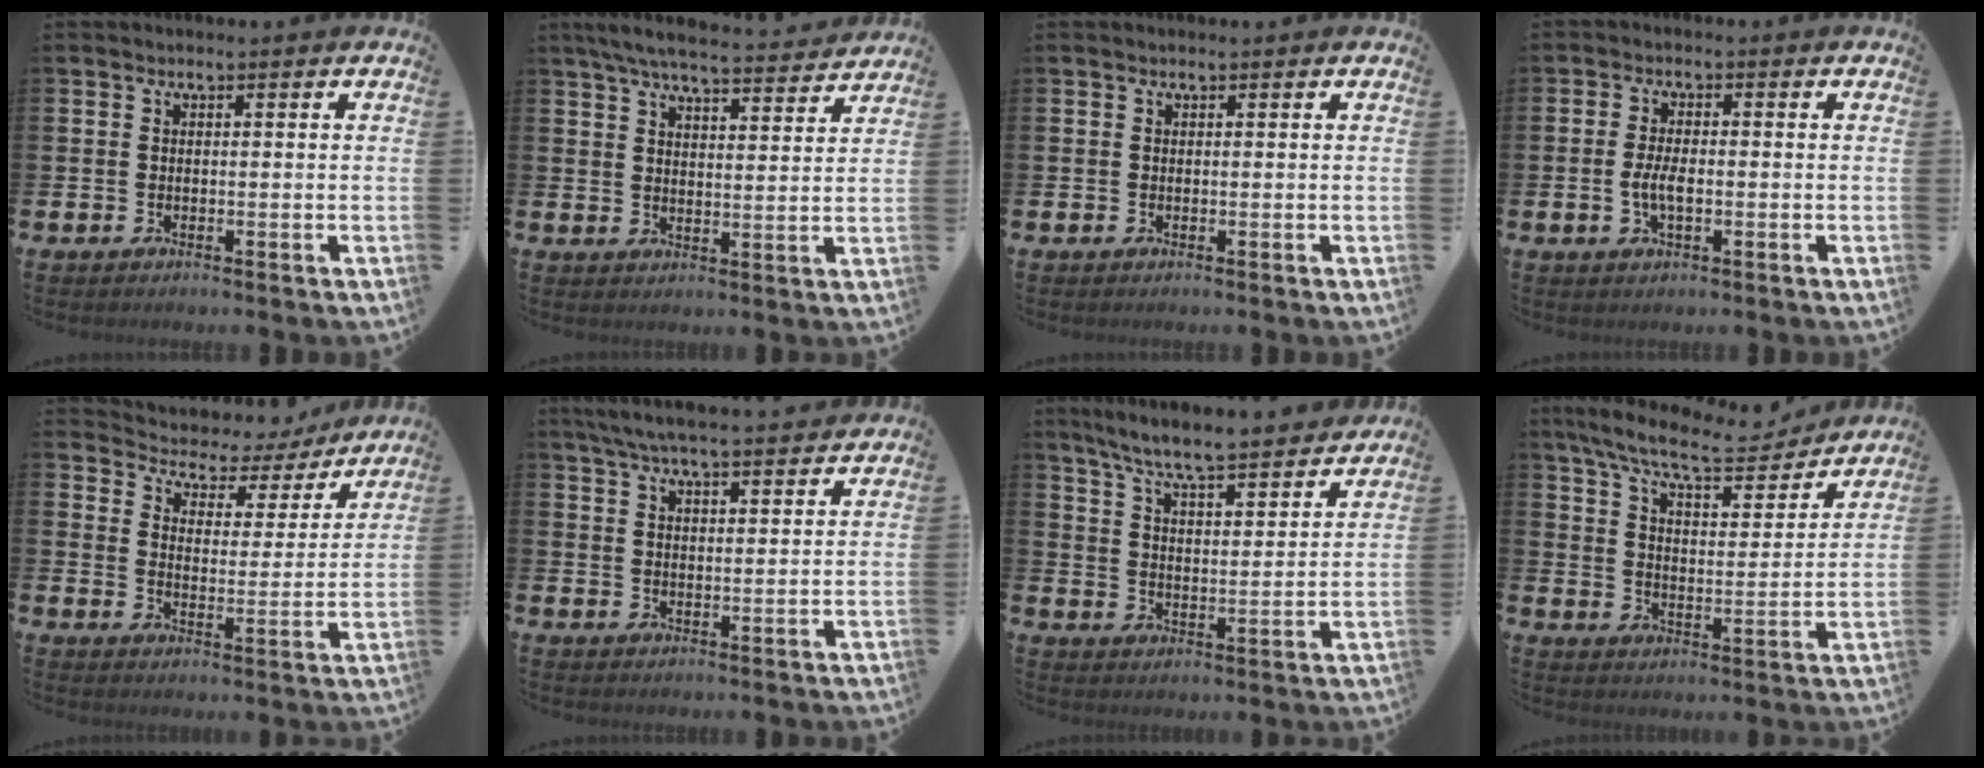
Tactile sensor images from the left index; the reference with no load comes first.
{"total": 6.1, "force": [5.7, 0.5, 2.0], "torque": [-0.054, -0.034, 0.101]}
{"total": 0.0}
{"total": 3.2, "force": [-0.5, 1.3, 2.9], "torque": [-0.051, -0.004, -0.014]}
{"total": 5.0, "force": [4.5, 2.0, 0.4], "torque": [-0.033, -0.040, 0.071]}
{"total": 5.6, "force": [5.3, 0.0, 1.8], "torque": [-0.048, -0.024, 0.095]}
{"total": 7.2, "force": [6.8, 0.0, 2.5], "torque": [-0.078, -0.049, 0.118]}
{"total": 10.5, "force": [9.4, 2.0, 4.4], "torque": [-0.116, -0.049, 0.163]}